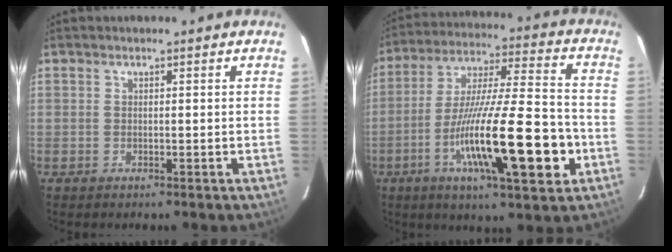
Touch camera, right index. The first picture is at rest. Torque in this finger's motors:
{"motor_torque": [0.91, -0.48, 0.64, 0.21]}